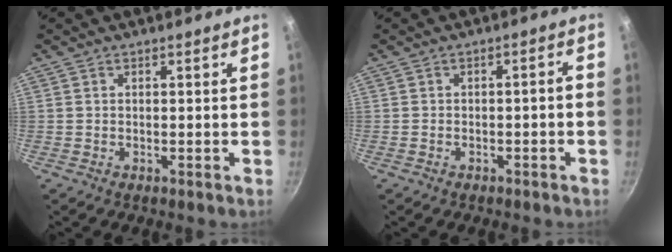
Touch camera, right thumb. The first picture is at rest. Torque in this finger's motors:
{"motor_torque": [0.24, -0.56, -0.08, -0.14, 0.04]}